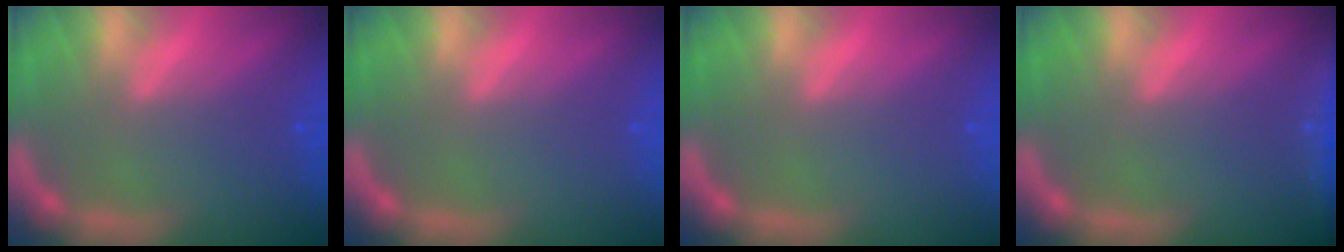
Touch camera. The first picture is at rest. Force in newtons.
{"total": 0.0}
{"total": 0.0}
{"total": 4.5}